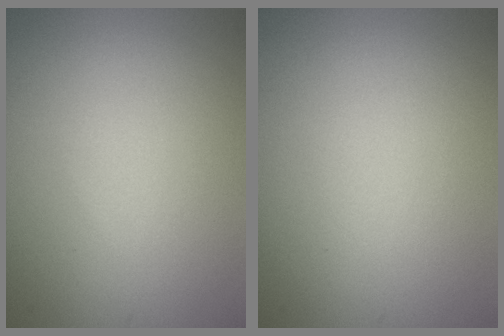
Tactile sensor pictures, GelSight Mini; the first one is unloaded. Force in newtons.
{"total": 0.0}